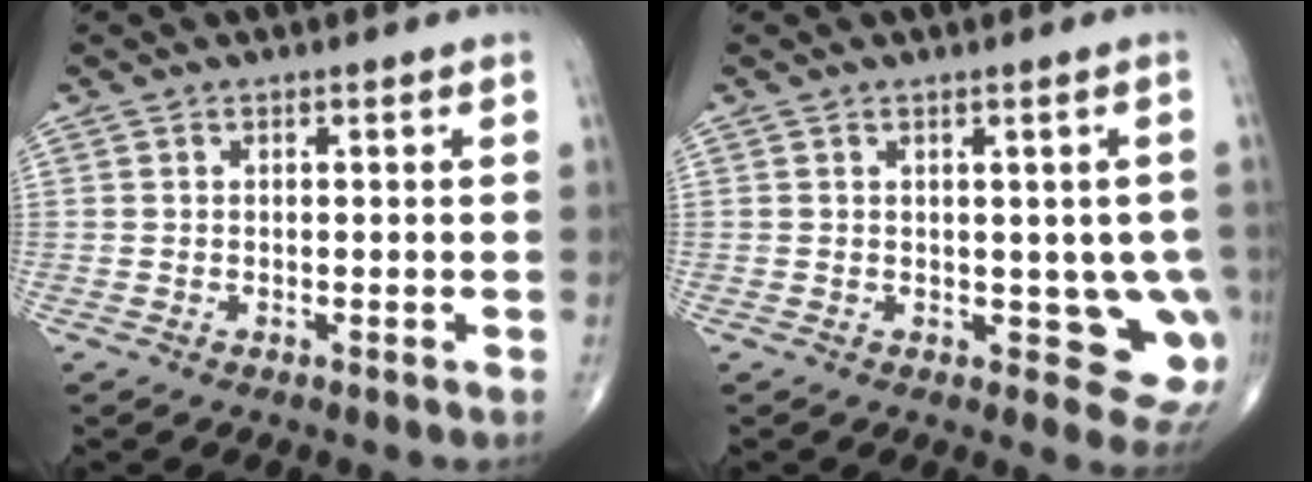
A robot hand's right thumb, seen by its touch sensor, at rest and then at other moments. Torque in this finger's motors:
{"motor_torque": [-0.09, 0.86, 0.23, -0.20, -0.03]}